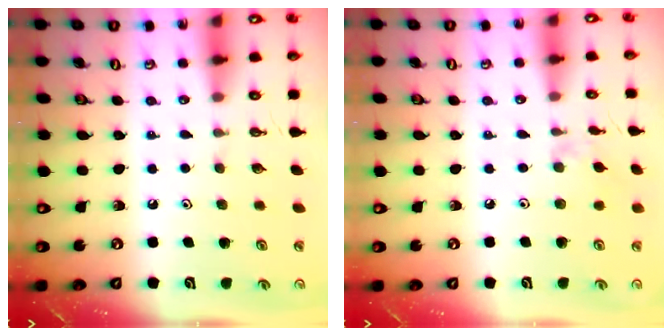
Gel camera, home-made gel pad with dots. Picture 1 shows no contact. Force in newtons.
{"total": 3.4, "press": 3.4, "slide": 0.5}